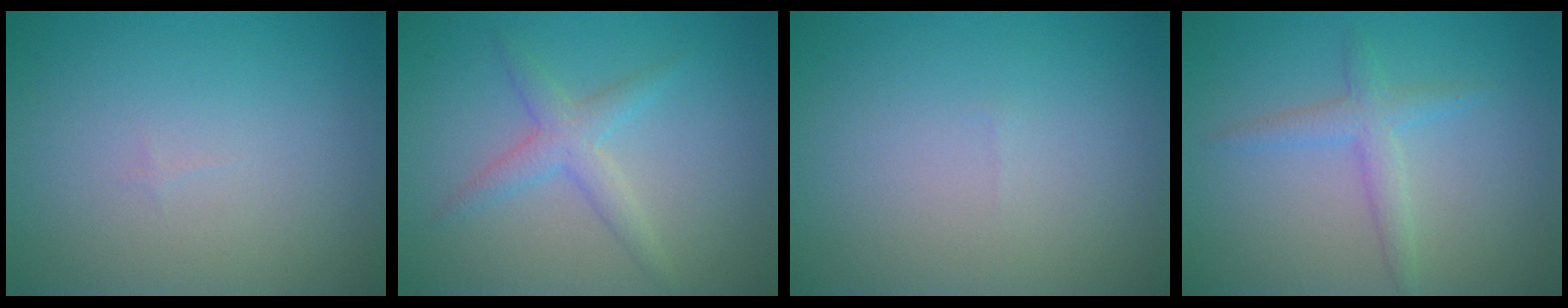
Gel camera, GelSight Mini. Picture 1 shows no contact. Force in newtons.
{"total": 2.5, "press": 2.5, "slide": 0.1}
{"total": 0.0}
{"total": 2.2, "press": 2.2, "slide": 0.1}